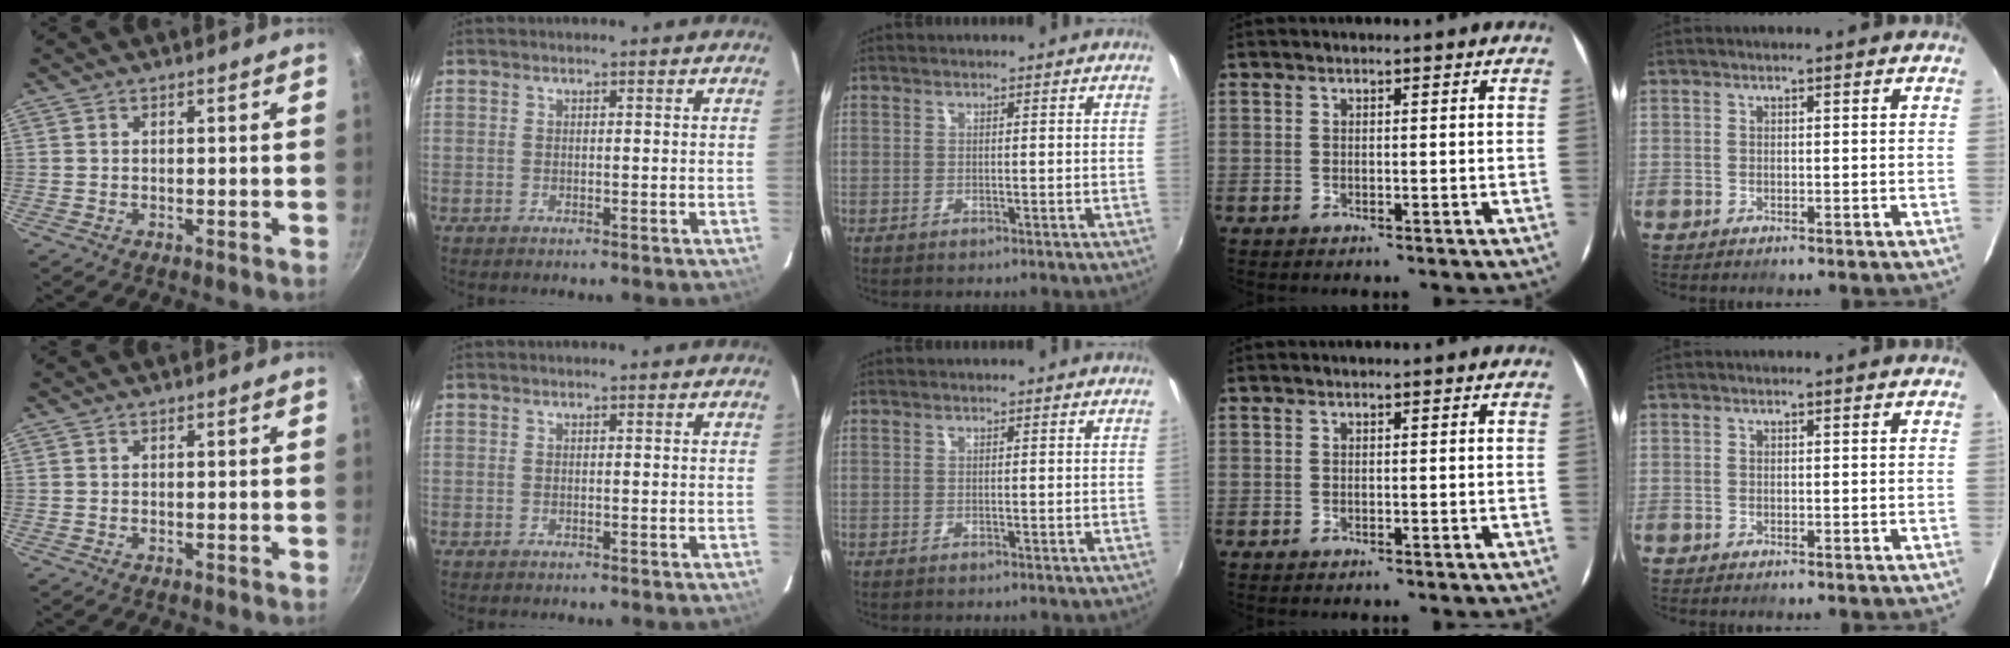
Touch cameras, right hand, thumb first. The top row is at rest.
{}